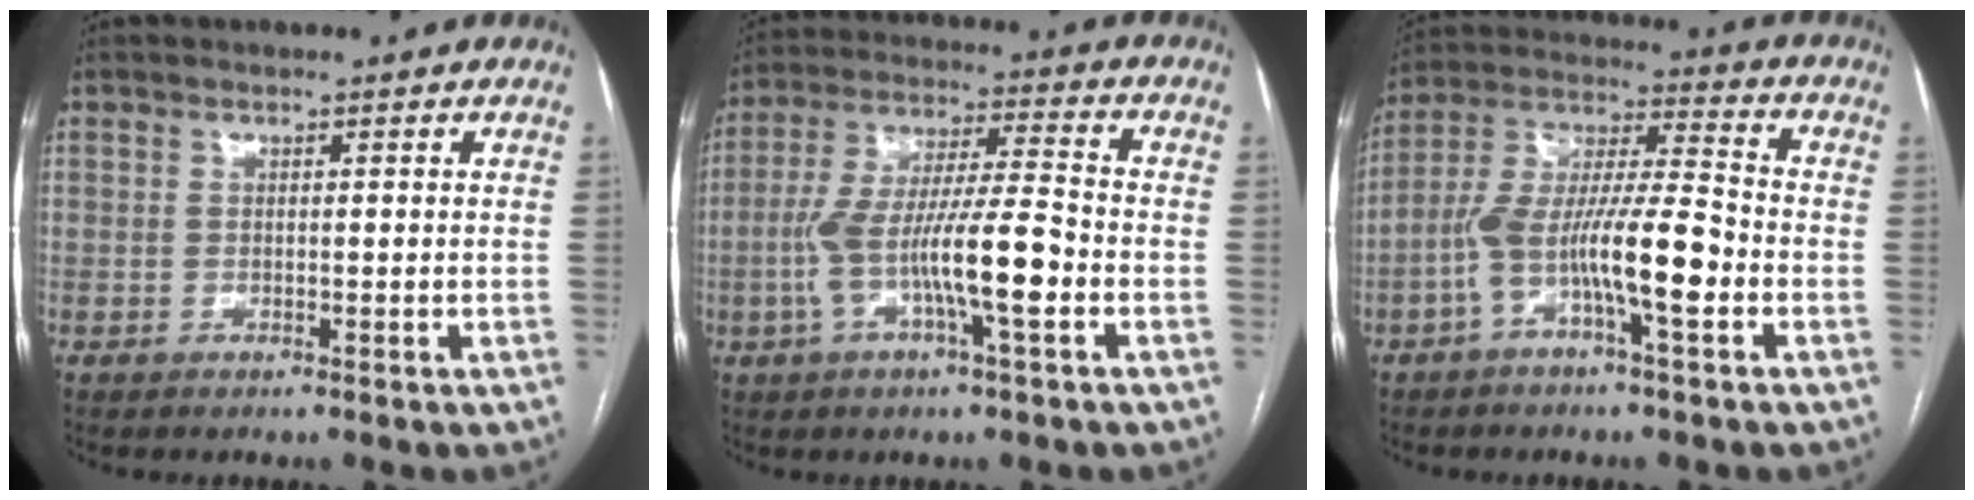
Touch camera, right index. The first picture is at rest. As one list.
[{"total": 12.7, "force": [-3.7, 1.2, 12.1], "torque": [-0.233, 0.010, -0.070]}, {"total": 13.1, "force": [-4.6, 1.9, 12.1], "torque": [-0.233, 0.020, -0.083]}]